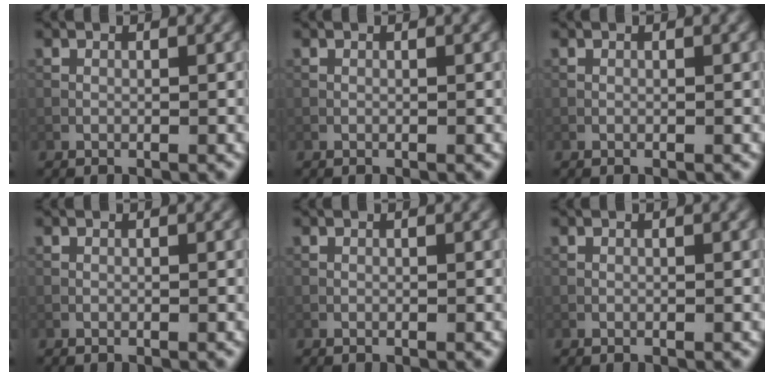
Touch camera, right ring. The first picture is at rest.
{"total": 0.0}
{"total": 0.0}
{"total": 0.0}
{"total": 0.0}
{"total": 0.0}